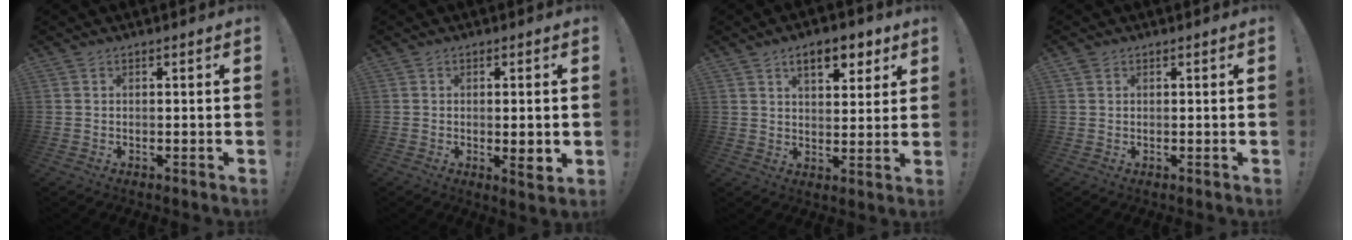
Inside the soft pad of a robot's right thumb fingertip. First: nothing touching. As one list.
[{"total": 5.3, "force": [-0.2, 0.8, 5.2], "torque": [-0.062, -0.012, -0.004]}, {"total": 9.3, "force": [5.4, 4.2, 6.3], "torque": [-0.079, -0.022, 0.091]}, {"total": 0.7, "force": [0.6, 0.5, 0.1], "torque": [0.006, -0.003, 0.009]}]